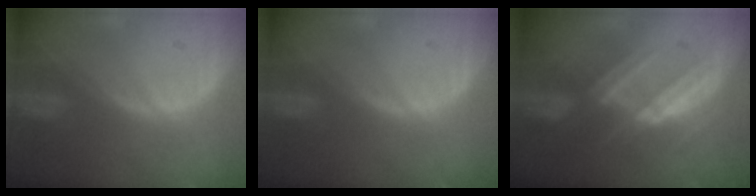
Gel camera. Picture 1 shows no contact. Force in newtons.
{"total": 0.0}
{"total": 7.3, "press": 6.8, "slide": 2.7}